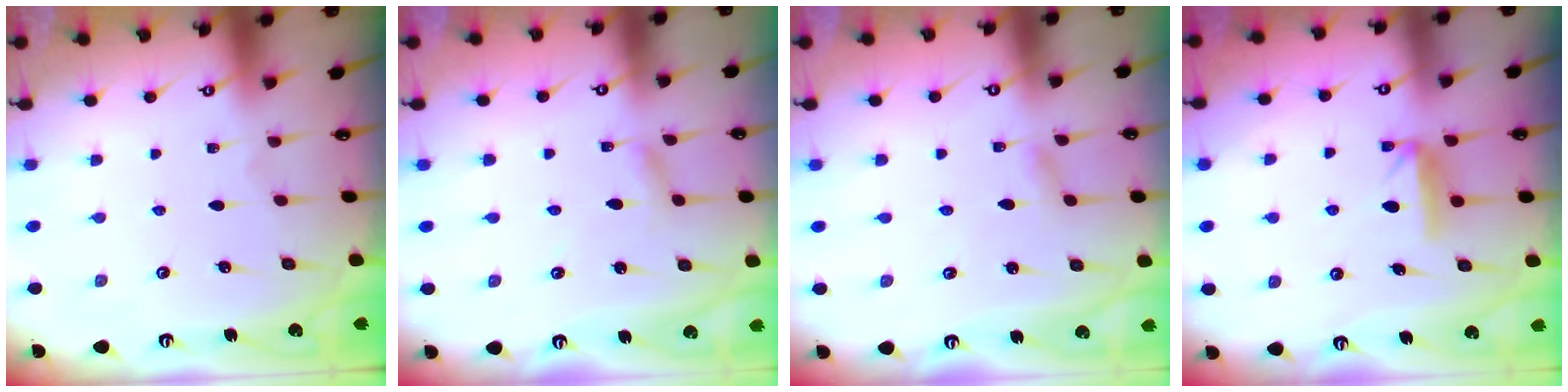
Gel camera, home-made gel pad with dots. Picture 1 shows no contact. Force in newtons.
{"total": 1.9, "press": 1.9, "slide": 0.2}
{"total": 1.5, "press": 1.5, "slide": 0.2}
{"total": 7.8, "press": 7.8, "slide": 0.2}